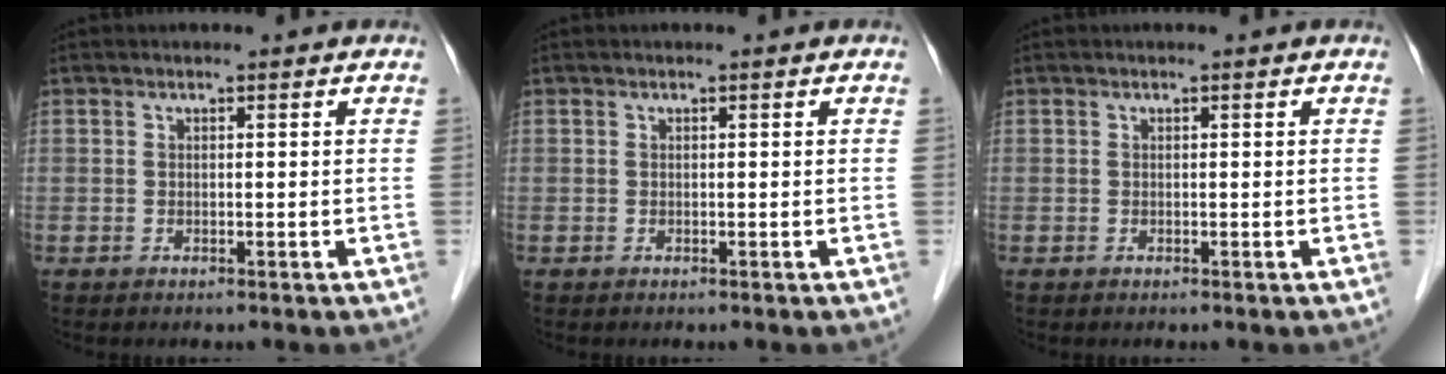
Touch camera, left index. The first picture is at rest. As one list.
[{"total": 0.0}, {"total": 0.0}]